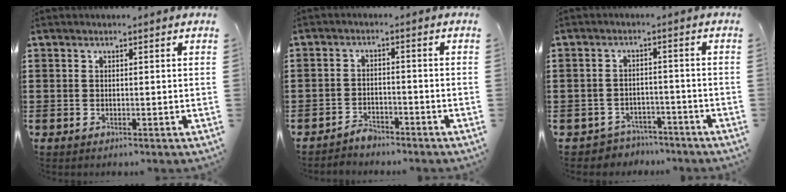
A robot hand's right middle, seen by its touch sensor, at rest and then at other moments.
{"total": 2.6, "force": [-2.5, 0.6, 0.3], "torque": [-0.011, 0.002, -0.053]}
{"total": 3.3, "force": [-3.2, 0.8, -0.3], "torque": [-0.005, 0.001, -0.072]}